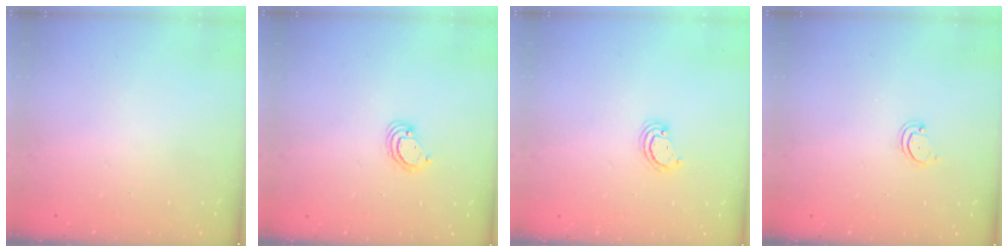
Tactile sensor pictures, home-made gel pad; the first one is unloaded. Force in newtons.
{"total": 3.8, "press": 3.8, "slide": 0.1}
{"total": 2.6, "press": 2.6, "slide": 0.3}
{"total": 2.2, "press": 2.2, "slide": 0.2}